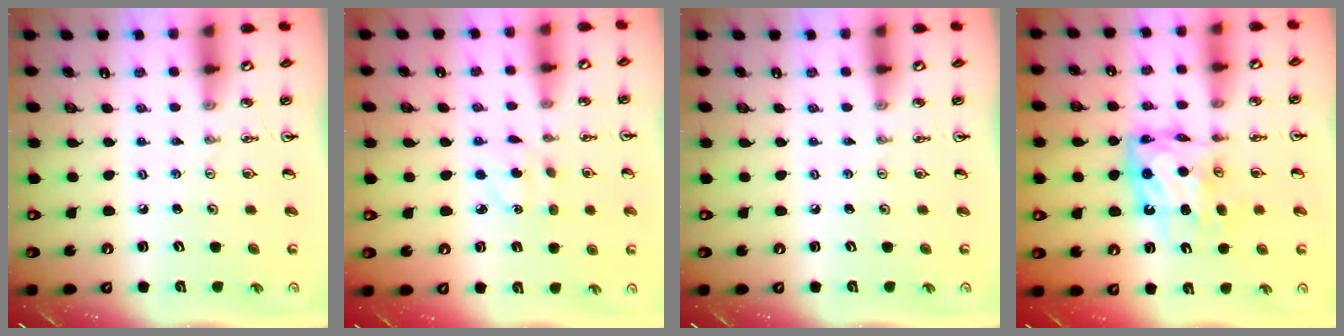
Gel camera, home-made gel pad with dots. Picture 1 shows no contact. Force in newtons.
{"total": 4.0, "press": 3.9, "slide": 0.6}
{"total": 0.0}
{"total": 10.8, "press": 10.7, "slide": 0.9}